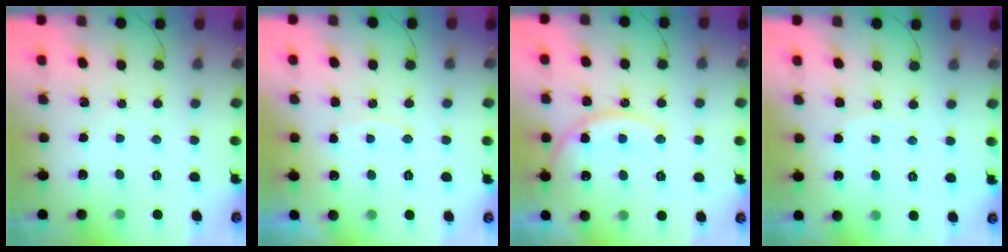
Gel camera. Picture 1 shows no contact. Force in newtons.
{"total": 5.1, "press": 5.1, "slide": 0.5}
{"total": 13.2, "press": 13.2, "slide": 1.2}
{"total": 2.6, "press": 2.5, "slide": 0.6}